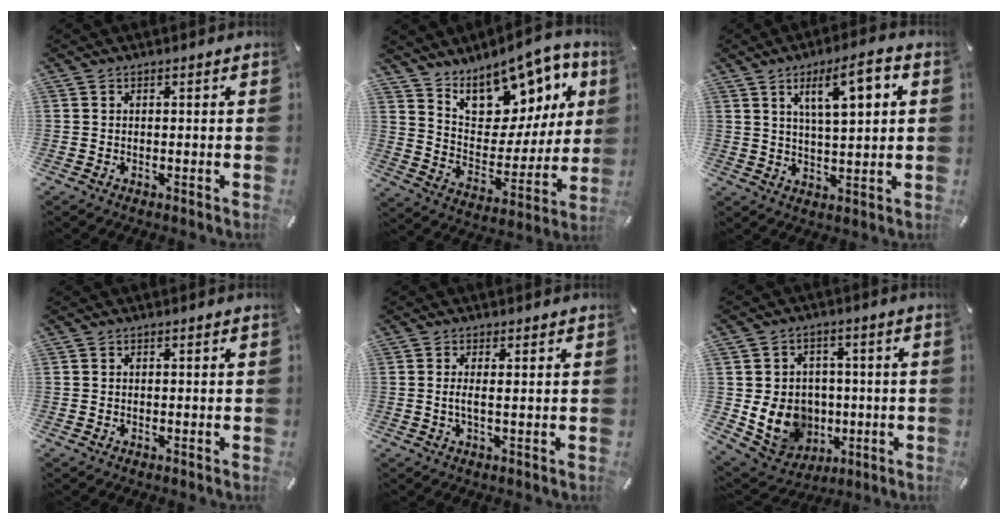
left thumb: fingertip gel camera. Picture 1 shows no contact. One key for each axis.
{"total": 16.0, "fx": 11.8, "fy": 8.6, "fz": 6.5, "tx": -0.083, "ty": -0.103, "tz": 0.206}
{"total": 10.7, "fx": 4.5, "fy": 3.4, "fz": 9.1, "tx": -0.142, "ty": -0.007, "tz": 0.069}
{"total": 0.0}
{"total": 2.6, "fx": 0.2, "fy": 0.2, "fz": 2.6, "tx": -0.049, "ty": -0.007, "tz": 0.002}
{"total": 12.1, "fx": -1.5, "fy": 10.9, "fz": 5.0, "tx": -0.117, "ty": 0.002, "tz": -0.016}